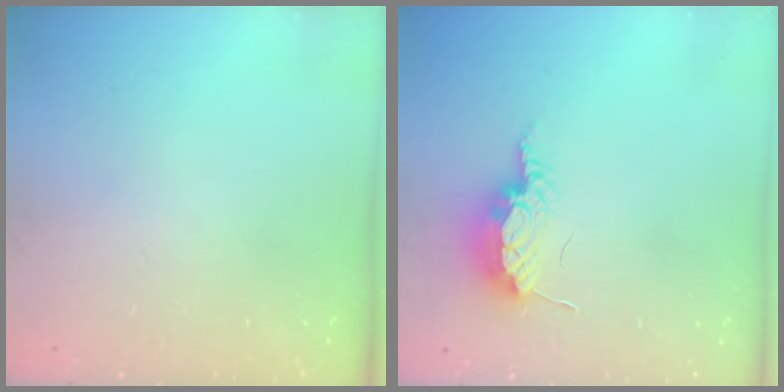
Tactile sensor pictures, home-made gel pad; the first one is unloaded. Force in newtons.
{"total": 8.1, "press": 8.1, "slide": 0.1}